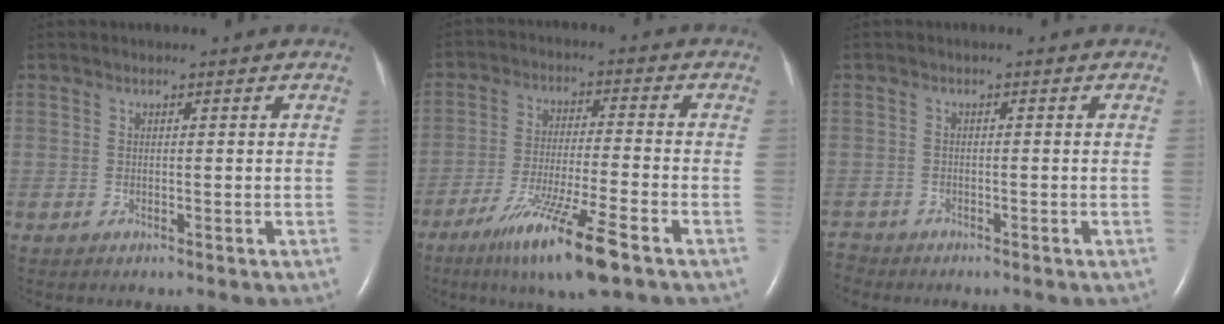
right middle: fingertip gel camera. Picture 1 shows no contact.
{"total": 12.2, "force": [-7.4, 0.1, 9.7], "torque": [-0.187, -0.036, -0.131]}
{"total": 1.9, "force": [-1.8, 0.4, -0.3], "torque": [0.007, -0.008, -0.035]}